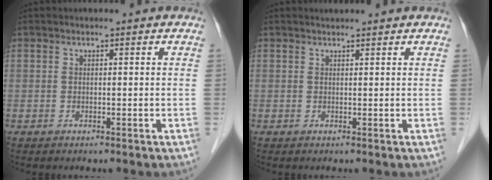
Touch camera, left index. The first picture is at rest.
{"total": 1.9, "force": [1.8, 0.2, 0.7], "torque": [-0.011, 0.019, 0.028]}